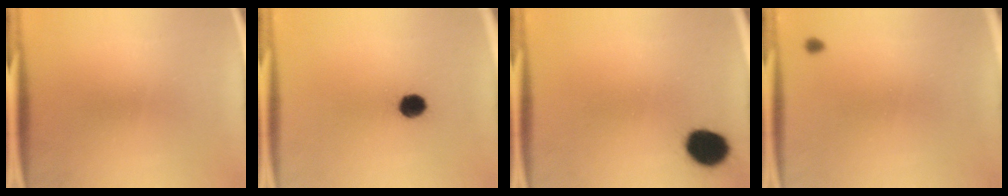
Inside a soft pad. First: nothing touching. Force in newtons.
{"total": 5.4}
{"total": 9.2}
{"total": 0.8}